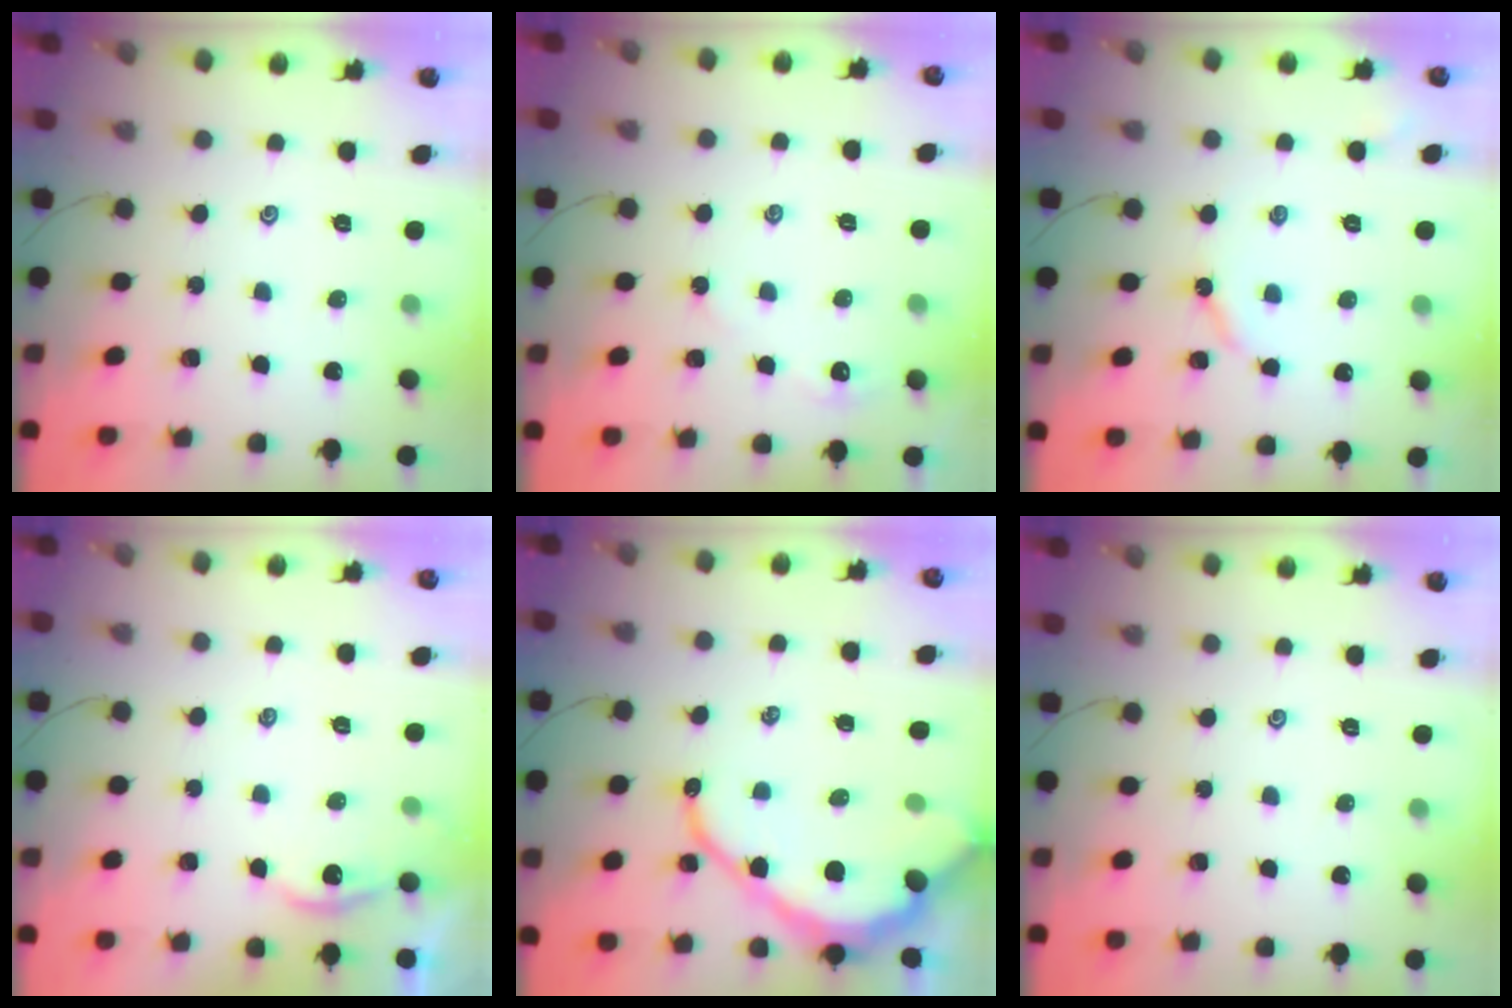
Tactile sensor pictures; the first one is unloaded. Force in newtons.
{"total": 2.5, "press": 2.5, "slide": 0.6}
{"total": 3.9, "press": 3.8, "slide": 0.6}
{"total": 2.4, "press": 2.4, "slide": 0.1}
{"total": 13.5, "press": 13.4, "slide": 1.7}
{"total": 0.0}